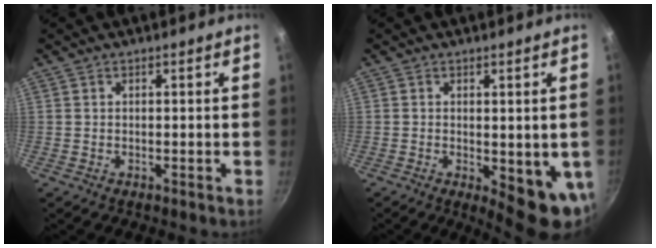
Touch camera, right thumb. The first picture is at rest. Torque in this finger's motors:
{"motor_torque": [-0.01, 0.66, 0.11, -0.08, 0.22]}